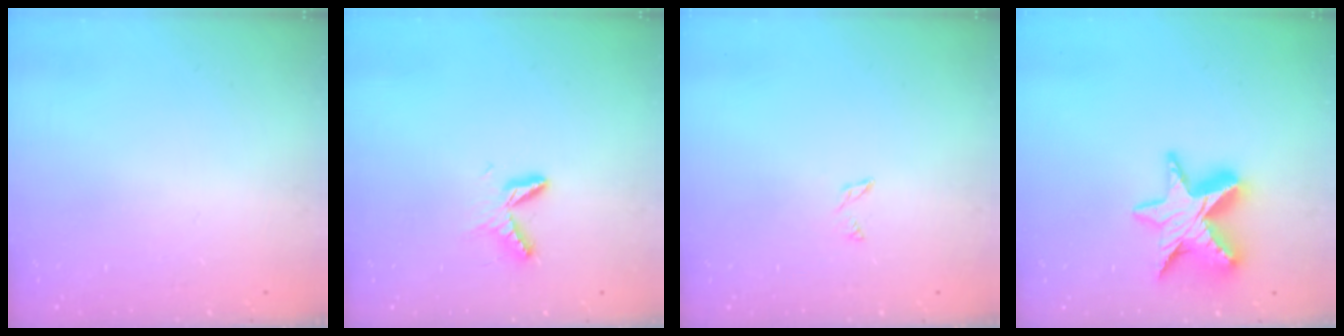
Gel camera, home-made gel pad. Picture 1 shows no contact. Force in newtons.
{"total": 6.1, "press": 6.1, "slide": 0.5}
{"total": 1.8, "press": 1.7, "slide": 0.3}
{"total": 13.4, "press": 13.3, "slide": 1.0}